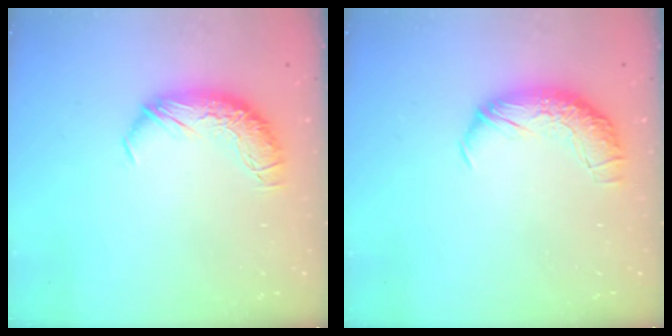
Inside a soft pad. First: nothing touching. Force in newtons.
{"total": 2.4, "press": 1.0, "slide": 2.2}